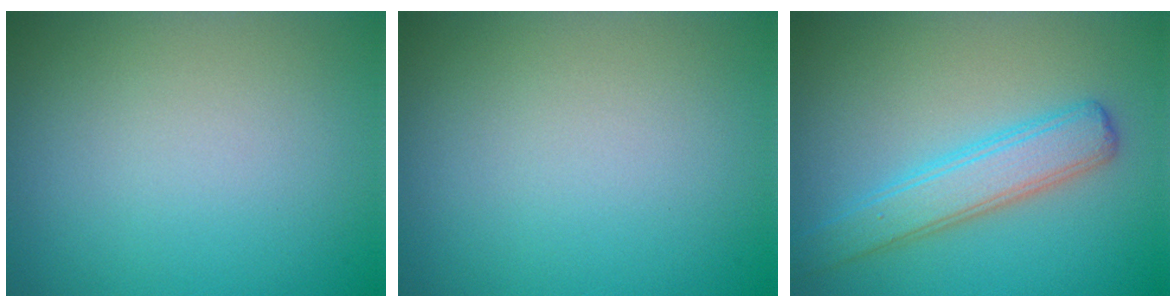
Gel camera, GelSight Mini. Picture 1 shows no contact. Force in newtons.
{"total": 0.0}
{"total": 3.9, "press": 3.9, "slide": 0.1}